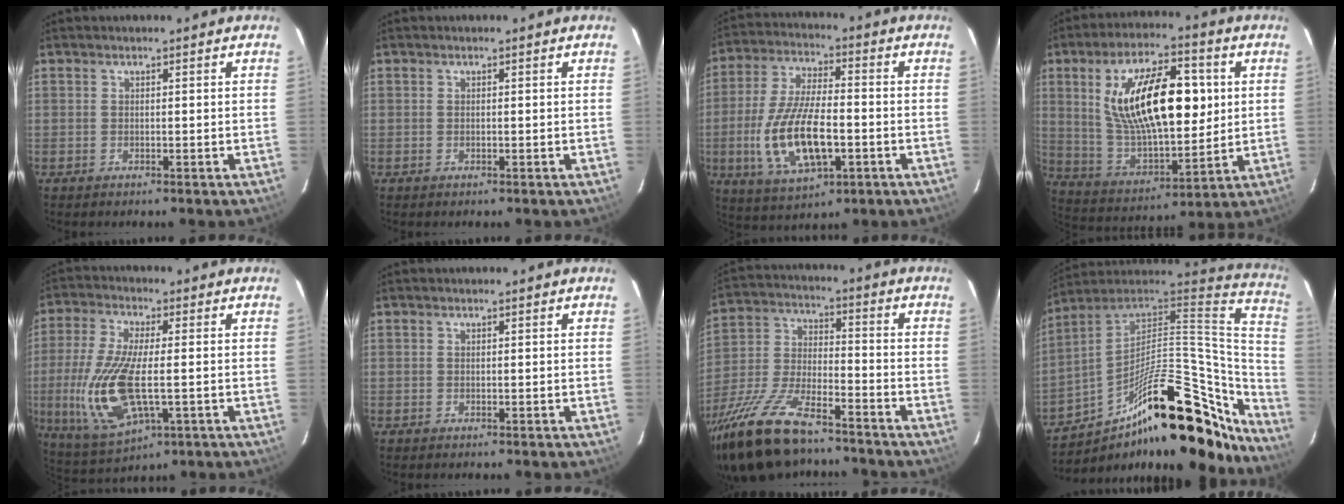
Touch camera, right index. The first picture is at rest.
{"total": 0.0}
{"total": 16.1, "force": [-3.9, 6.6, 14.1], "torque": [-0.296, -0.010, -0.064]}
{"total": 21.7, "force": [4.8, 9.3, 19.0], "torque": [-0.338, 0.013, 0.099]}
{"total": 16.2, "force": [-2.9, 6.0, 14.8], "torque": [-0.316, -0.020, -0.045]}
{"total": 0.0}
{"total": 21.6, "force": [-16.3, 6.8, 12.4], "torque": [-0.266, -0.032, -0.293]}
{"total": 34.8, "force": [-20.9, 13.3, 24.3], "torque": [-0.368, 0.024, -0.313]}